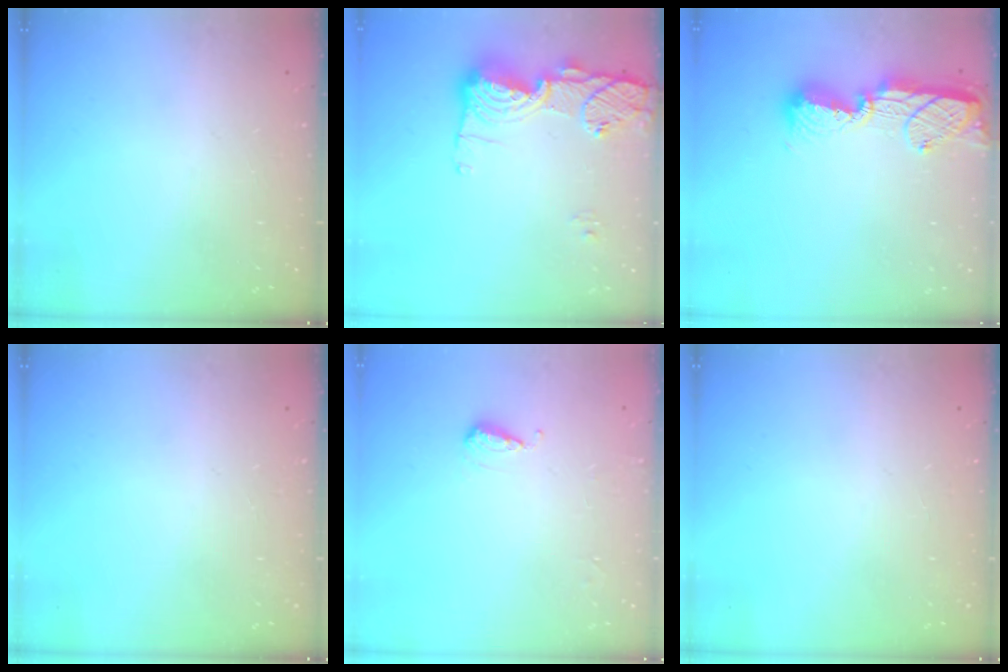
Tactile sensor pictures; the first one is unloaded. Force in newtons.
{"total": 14.2, "press": 14.2, "slide": 1.5}
{"total": 11.5, "press": 11.5, "slide": 0.7}
{"total": 0.0}
{"total": 5.2, "press": 5.1, "slide": 0.9}
{"total": 0.0}